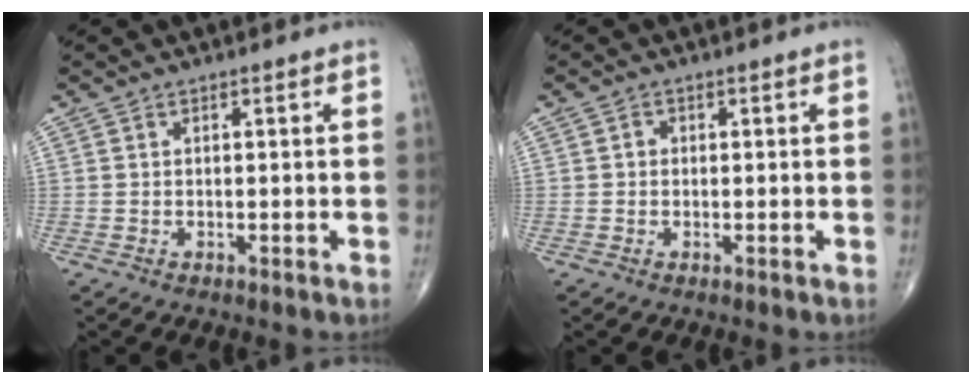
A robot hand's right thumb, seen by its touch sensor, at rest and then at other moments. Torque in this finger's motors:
{"motor_torque": [-0.19, 0.52, 0.43, 0.03, -0.01]}